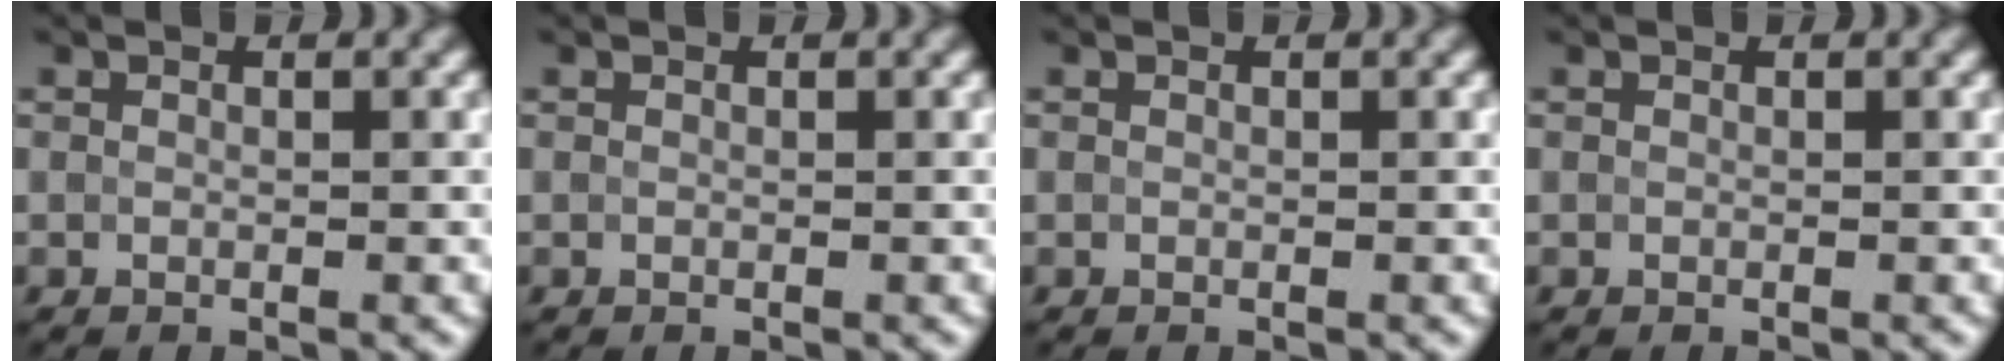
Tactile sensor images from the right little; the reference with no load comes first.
{"total": 0.0}
{"total": 0.0}
{"total": 0.0}